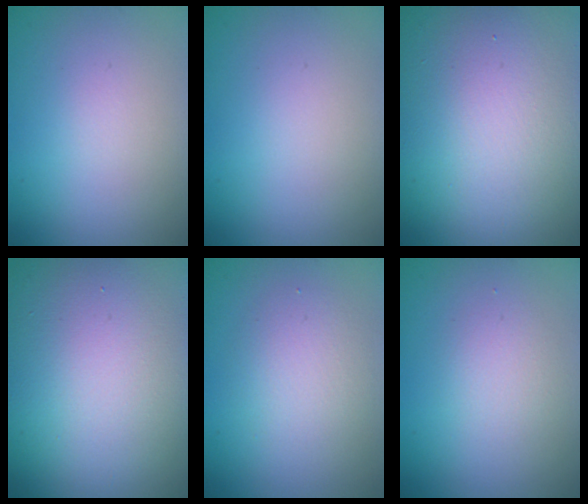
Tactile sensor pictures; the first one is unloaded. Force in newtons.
{"total": 0.0}
{"total": 21.4, "press": 21.4, "slide": 0.7}
{"total": 21.6, "press": 21.6, "slide": 0.7}
{"total": 2.7, "press": 2.6, "slide": 0.3}
{"total": 1.6, "press": 1.6, "slide": 0.0}